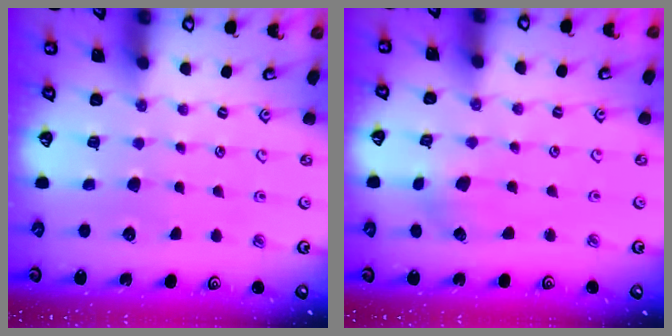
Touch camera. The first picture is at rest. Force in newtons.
{"total": 1.7, "press": 1.7, "slide": 0.3}